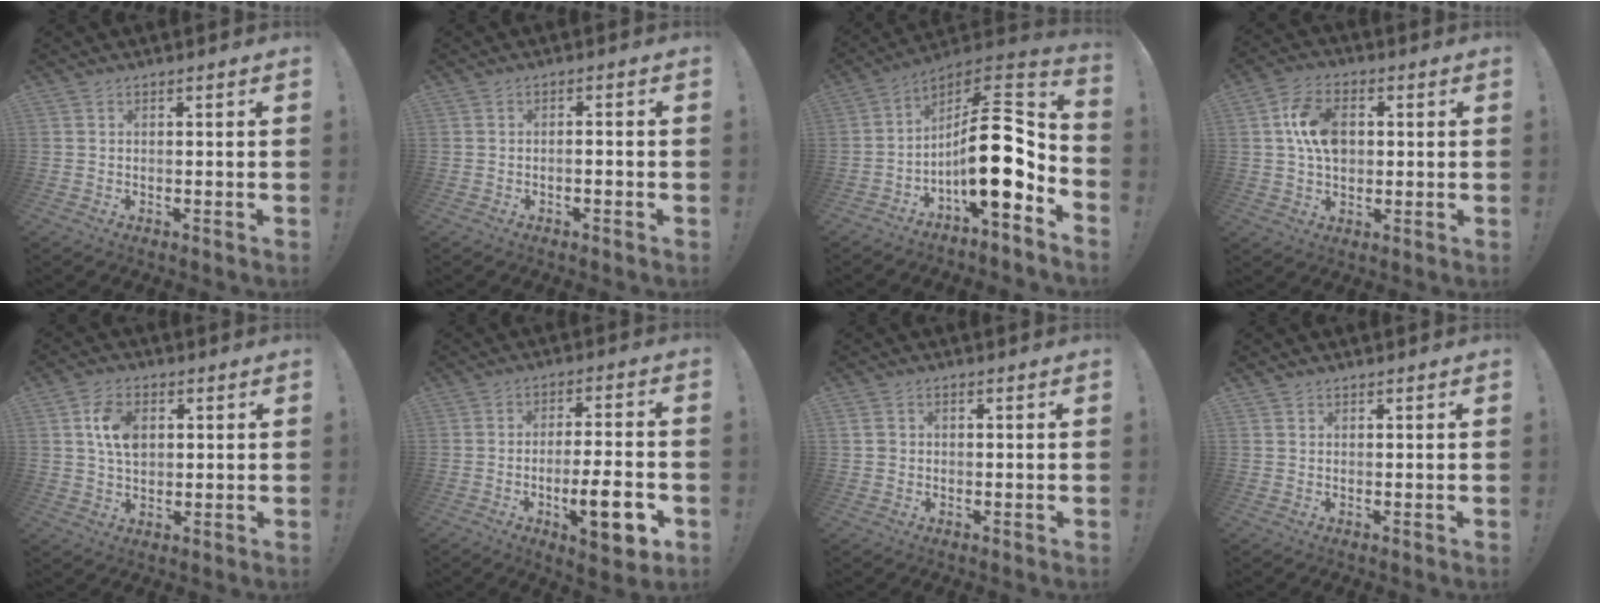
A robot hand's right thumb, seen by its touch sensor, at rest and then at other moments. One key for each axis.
{"total": 1.7, "fx": -1.3, "fy": 0.2, "fz": 1.0, "tx": -0.017, "ty": 0.003, "tz": -0.022}
{"total": 19.3, "fx": -3.4, "fy": 7.0, "fz": 17.6, "tx": -0.271, "ty": 0.004, "tz": -0.055}
{"total": 11.6, "fx": 1.5, "fy": 8.0, "fz": 8.2, "tx": -0.143, "ty": 0.013, "tz": 0.032}
{"total": 8.9, "fx": 2.3, "fy": 6.0, "fz": 6.2, "tx": -0.107, "ty": 0.007, "tz": 0.045}
{"total": 9.1, "fx": -3.1, "fy": 2.3, "fz": 8.2, "tx": -0.099, "ty": 0.002, "tz": -0.051}
{"total": 2.1, "fx": 0.5, "fy": 1.9, "fz": 0.9, "tx": -0.012, "ty": 0.002, "tz": 0.010}
{"total": 1.1, "fx": 0.9, "fy": 0.7, "fz": 0.1, "tx": 0.005, "ty": -0.003, "tz": 0.016}